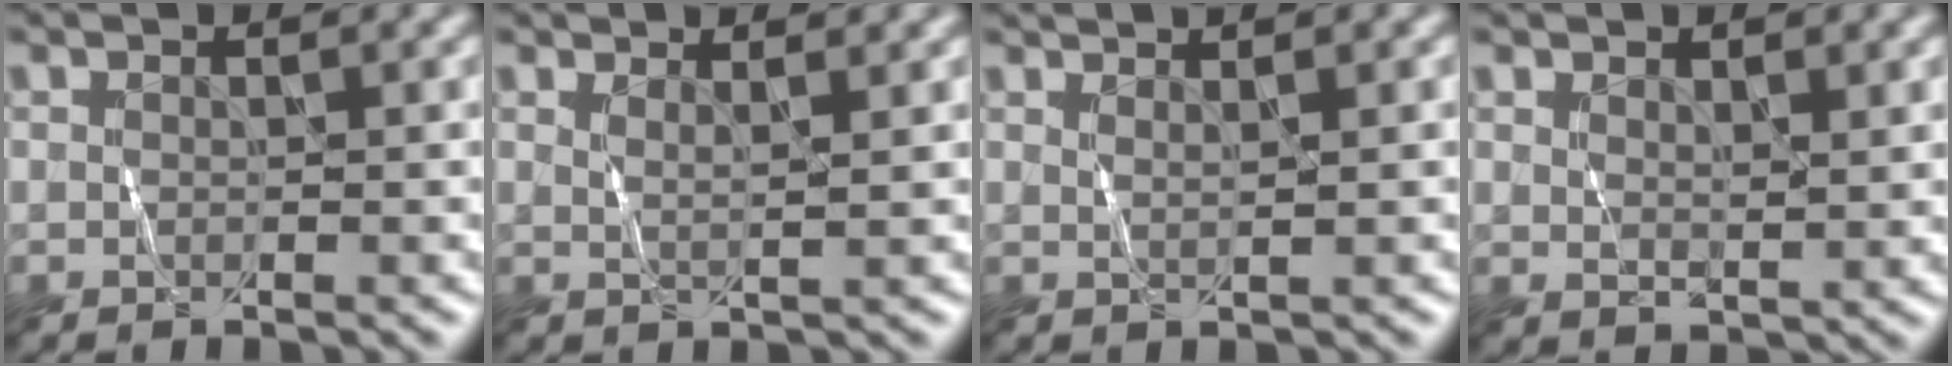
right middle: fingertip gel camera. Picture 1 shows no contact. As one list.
[{"total": 2.0, "force": [1.4, 0.6, 1.3], "torque": [-0.013, 0.004, 0.008]}, {"total": 3.2, "force": [2.2, 1.0, 2.2], "torque": [-0.016, 0.011, 0.011]}, {"total": 1.8, "force": [1.3, 0.8, 1.0], "torque": [-0.022, -0.007, 0.030]}]